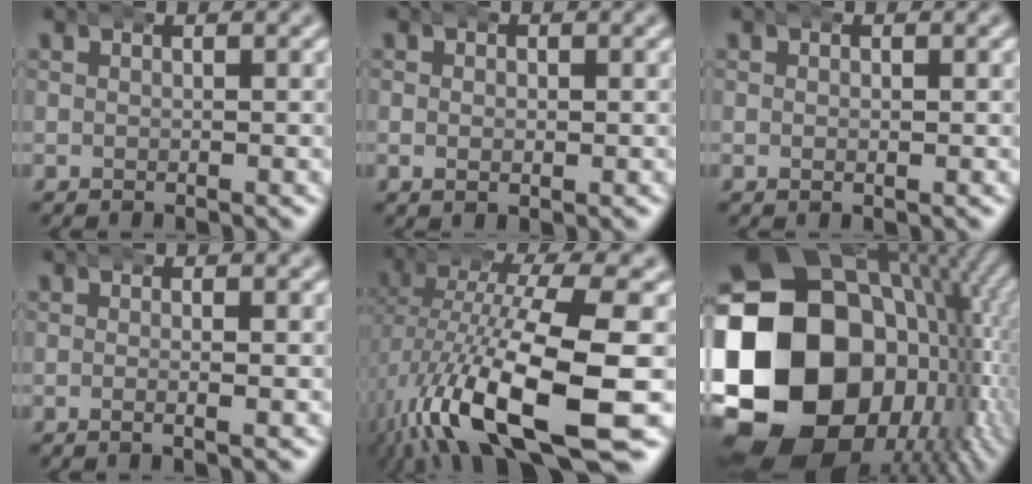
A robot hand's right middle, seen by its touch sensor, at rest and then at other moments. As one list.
[{"total": 1.2, "force": [-0.1, 0.8, 1.0], "torque": [-0.021, -0.005, 0.002]}, {"total": 0.6, "force": [0.0, 0.4, 0.4], "torque": [-0.010, -0.002, 0.001]}, {"total": 1.1, "force": [-0.5, -0.3, 1.0], "torque": [-0.022, -0.005, -0.007]}, {"total": 11.2, "force": [-3.8, 4.0, 9.7], "torque": [-0.189, -0.030, -0.039]}, {"total": 30.0, "force": [-2.2, 21.4, 20.9], "torque": [-0.373, -0.063, -0.021]}]